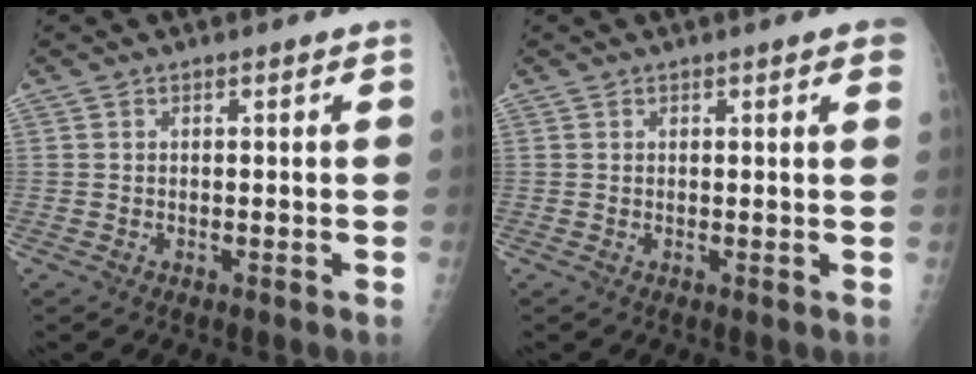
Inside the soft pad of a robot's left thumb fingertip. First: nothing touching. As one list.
[{"total": 2.6, "force": [1.6, 0.3, 2.0], "torque": [-0.018, 0.002, 0.015]}]